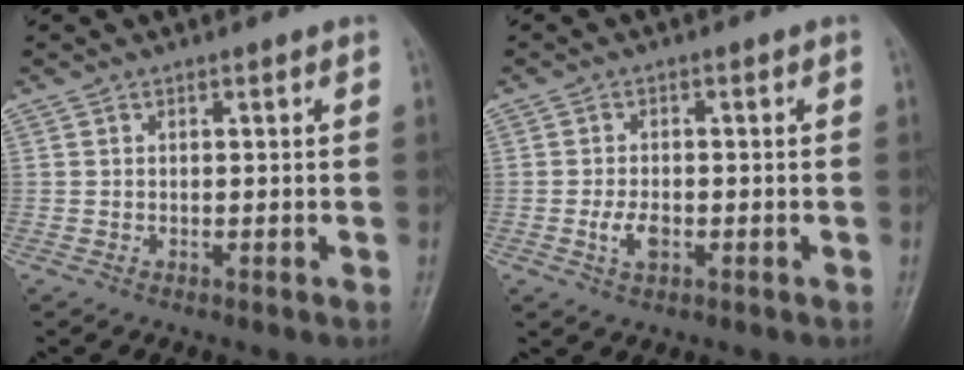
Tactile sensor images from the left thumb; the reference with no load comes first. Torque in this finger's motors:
{"motor_torque": [-0.38, 0.51, 0.21, 0.03, 0.03]}